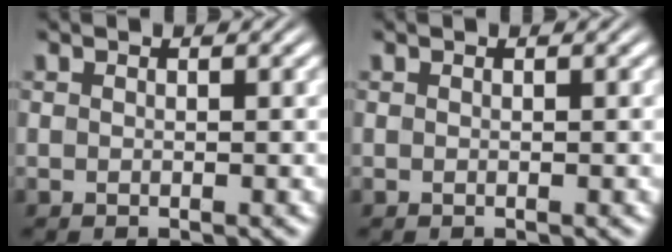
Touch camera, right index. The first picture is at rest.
{"total": 0.0}